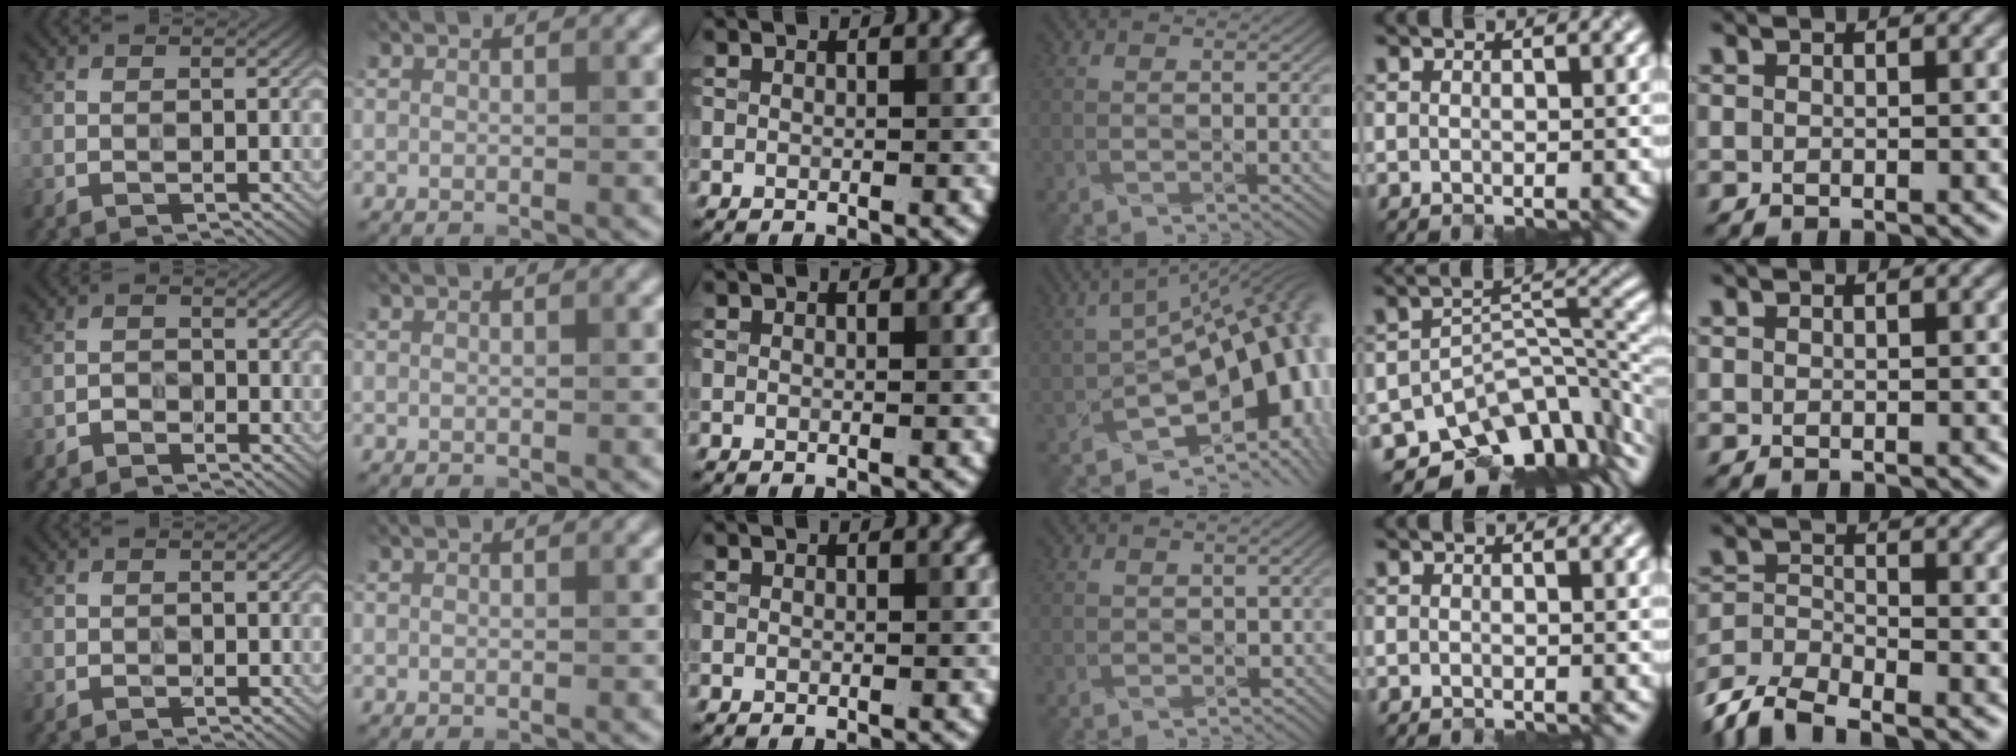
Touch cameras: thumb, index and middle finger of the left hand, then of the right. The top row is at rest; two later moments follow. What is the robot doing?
{"motion": "close", "object": "stapler"}